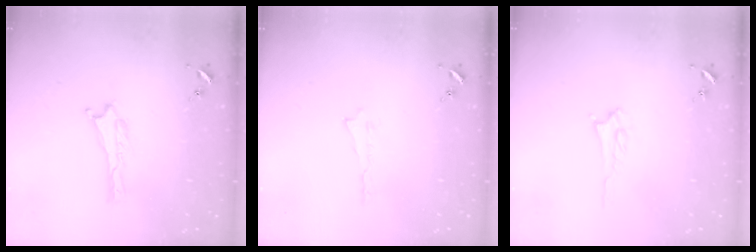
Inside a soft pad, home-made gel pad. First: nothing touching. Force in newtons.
{"total": 0.0}
{"total": 2.2, "press": 2.2, "slide": 0.3}